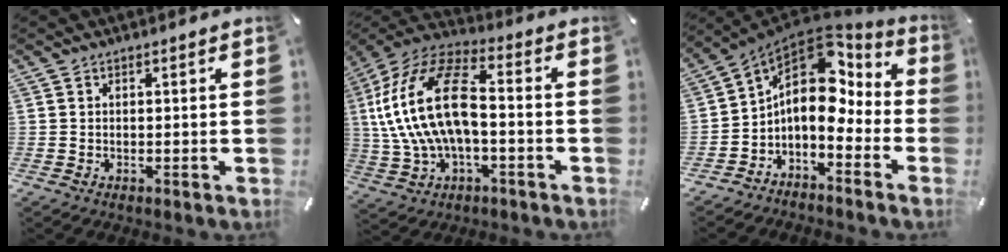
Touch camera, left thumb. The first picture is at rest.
{"total": 19.4, "force": [0.0, 10.7, 16.2], "torque": [-0.344, 0.010, -0.004]}
{"total": 12.2, "force": [2.4, 8.5, 8.5], "torque": [-0.144, -0.040, 0.034]}